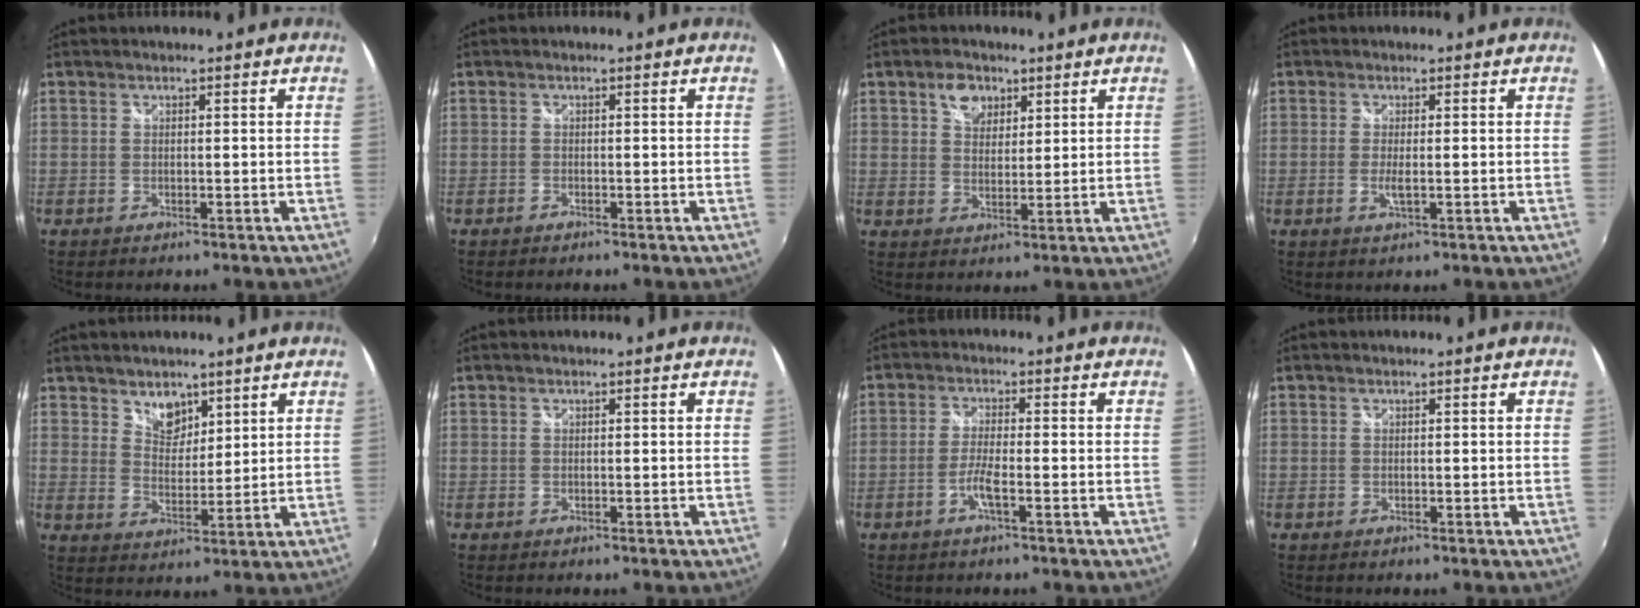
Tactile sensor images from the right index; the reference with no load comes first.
{"total": 0.7, "force": [-0.6, 0.3, 0.1], "torque": [-0.006, -0.002, -0.014]}
{"total": 5.2, "force": [2.8, 3.5, 2.5], "torque": [-0.034, 0.010, 0.051]}
{"total": 2.2, "force": [-0.4, 0.4, 2.1], "torque": [-0.042, -0.006, -0.007]}
{"total": 5.2, "force": [3.7, 3.2, 1.8], "torque": [-0.017, 0.003, 0.067]}
{"total": 0.0}
{"total": 3.6, "force": [-1.7, 0.2, 3.2], "torque": [-0.071, -0.002, -0.036]}
{"total": 0.0}